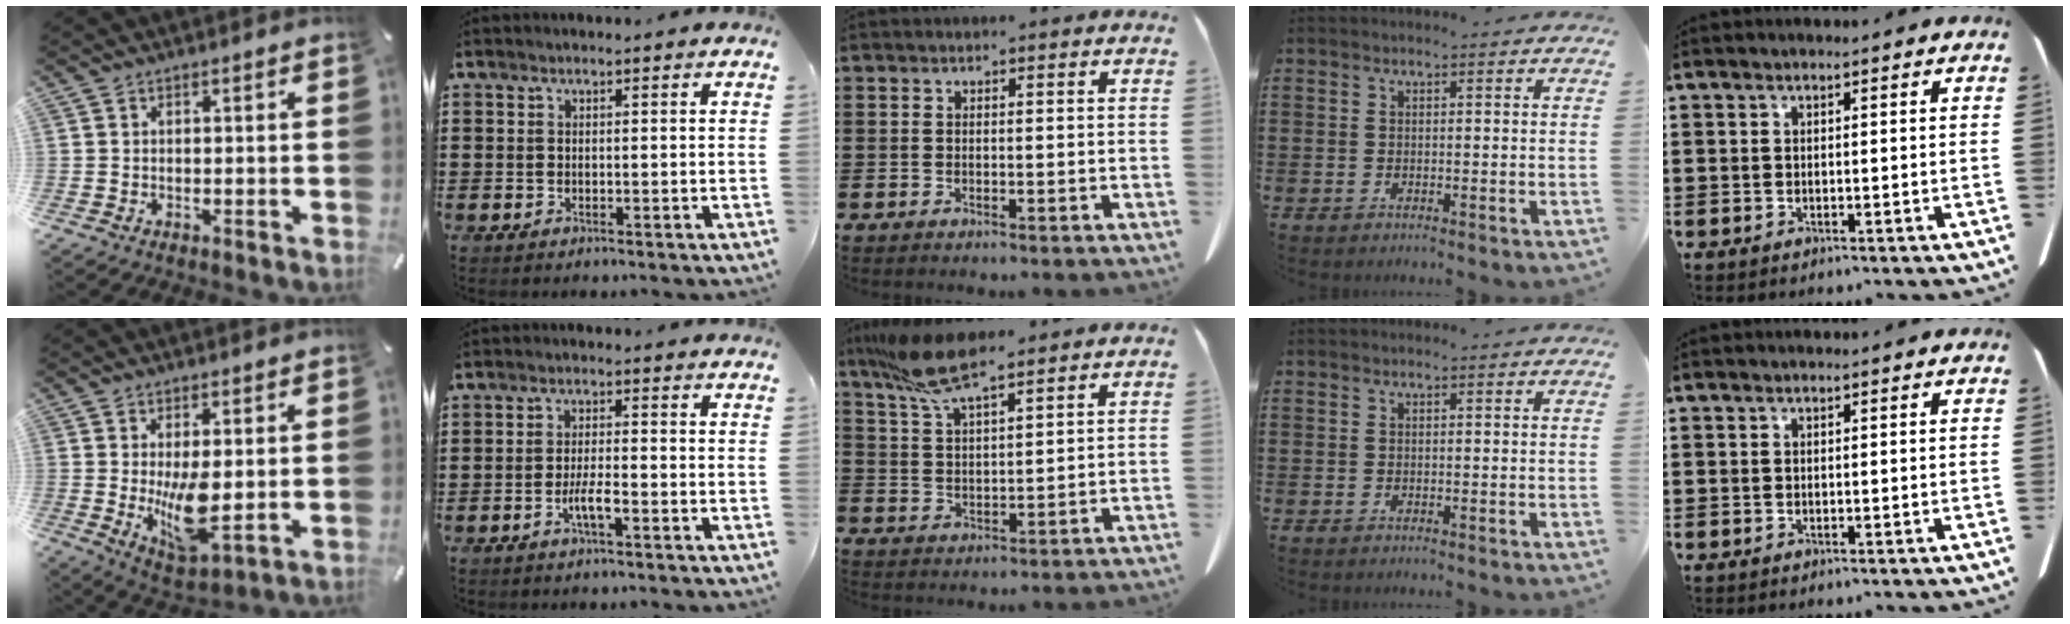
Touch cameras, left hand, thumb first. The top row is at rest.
{"thumb": {"total": 11.0, "force": [0.7, 5.0, 9.7], "torque": [-0.159, -0.032, 0.016]}, "index": {"total": 3.7, "force": [-1.7, 0.6, 3.2], "torque": [-0.061, 0.001, -0.031]}, "middle": {"total": 9.0, "force": [6.7, 1.5, 5.7], "torque": [-0.135, -0.015, 0.122]}}